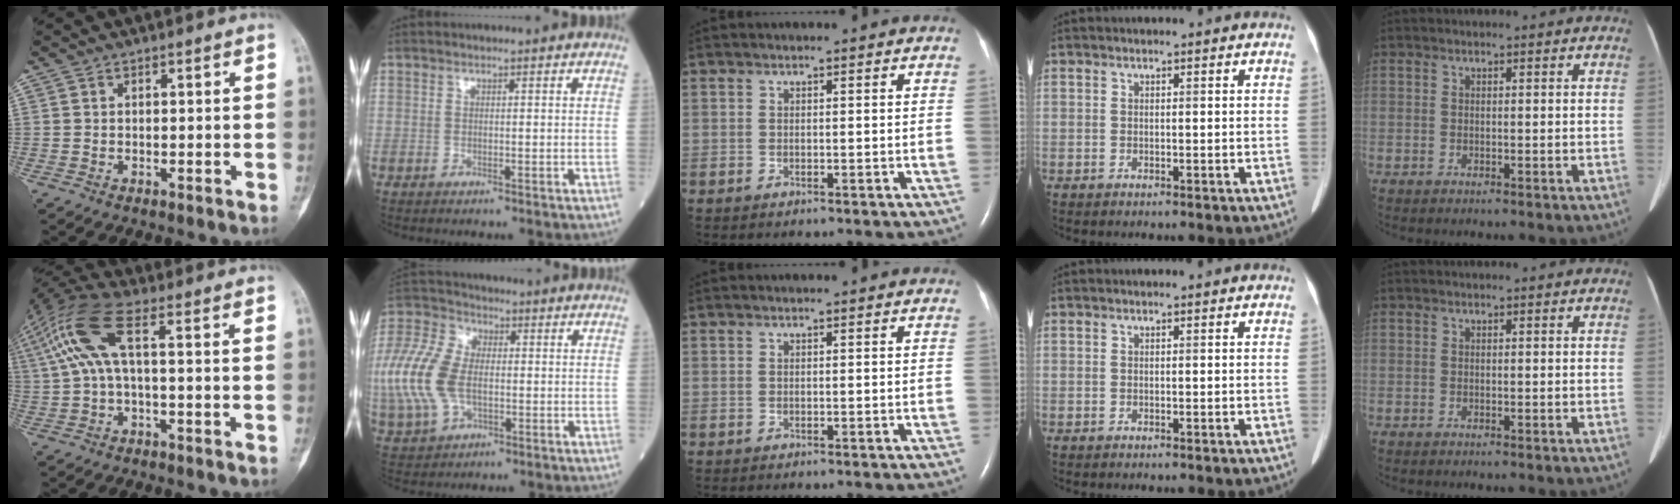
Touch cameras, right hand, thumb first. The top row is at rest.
{"thumb": {"total": 10.7, "force": [1.6, 3.2, 10.1], "torque": [-0.254, 0.044, 0.030]}, "index": {"total": 17.3, "force": [-1.5, 10.6, 13.6], "torque": [-0.355, 0.004, -0.022]}}